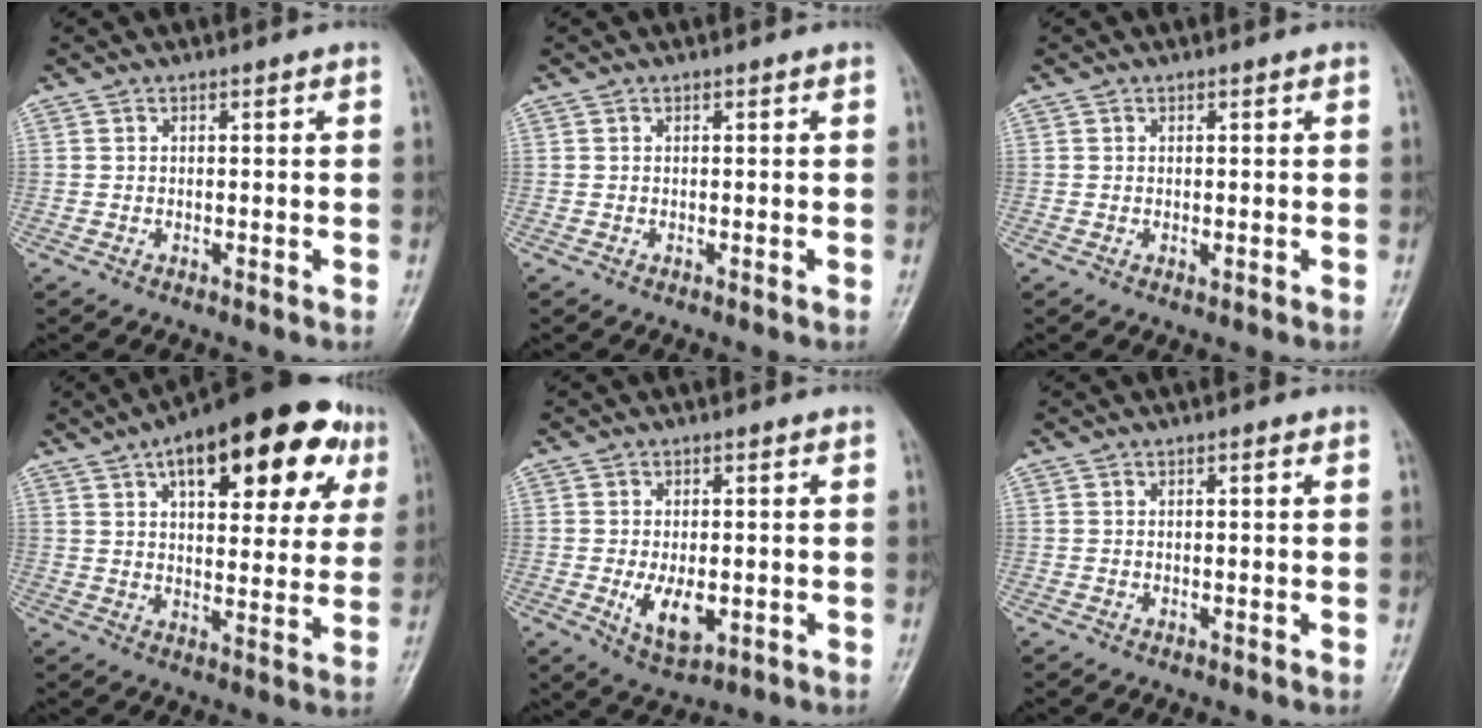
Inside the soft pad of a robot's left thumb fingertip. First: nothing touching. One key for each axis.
{"total": 0.0}
{"total": 0.9, "fx": 0.2, "fy": 0.4, "fz": 0.8, "tx": -0.011, "ty": -0.002, "tz": 0.005}
{"total": 24.1, "fx": 11.1, "fy": 10.6, "fz": 18.6, "tx": -0.231, "ty": 0.004, "tz": 0.154}
{"total": 6.7, "fx": -1.1, "fy": 3.7, "fz": 5.5, "tx": -0.086, "ty": -0.014, "tz": -0.010}
{"total": 0.9, "fx": 0.4, "fy": 0.2, "fz": 0.8, "tx": -0.013, "ty": 0.001, "tz": 0.005}